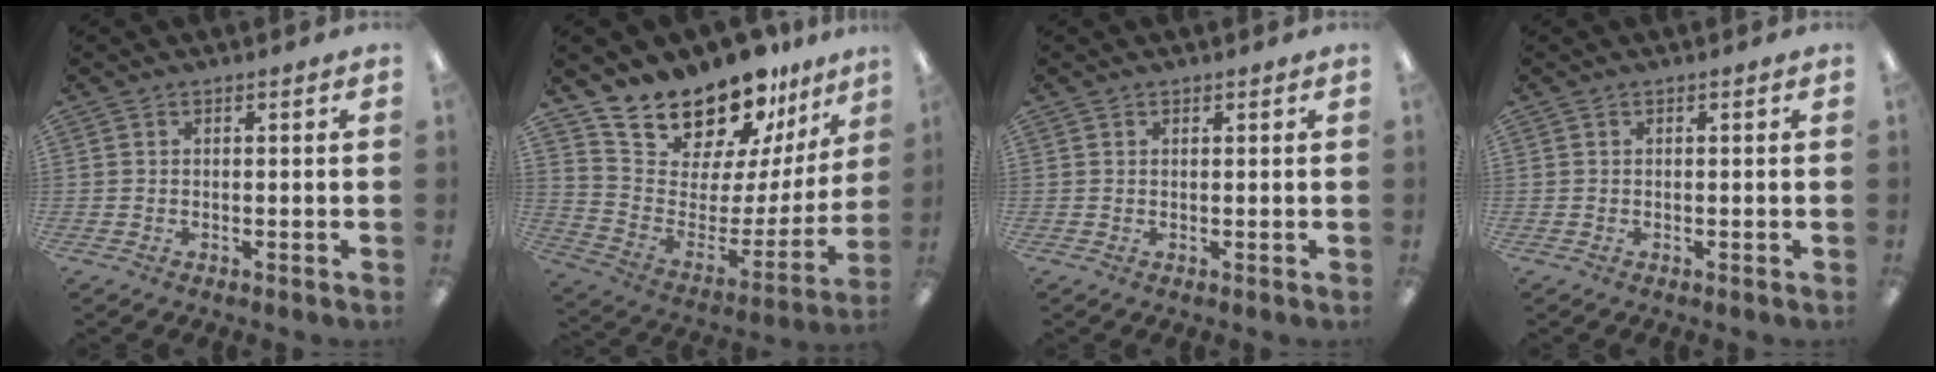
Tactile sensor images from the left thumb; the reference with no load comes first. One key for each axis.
{"total": 18.5, "fx": 17.6, "fy": 5.1, "fz": 2.8, "tx": -0.069, "ty": -0.161, "tz": 0.320}
{"total": 0.6, "fx": 0.5, "fy": 0.3, "fz": 0.1, "tx": -0.002, "ty": 0.001, "tz": 0.010}
{"total": 0.0}